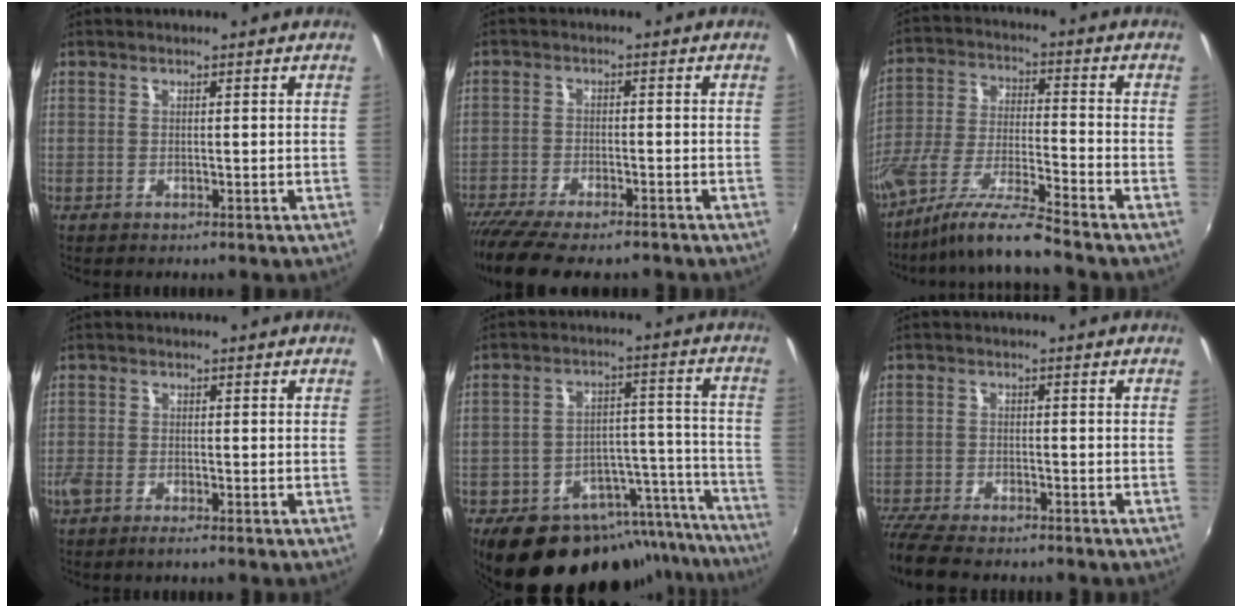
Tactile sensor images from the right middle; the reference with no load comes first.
{"total": 12.4, "force": [-10.2, 3.0, 6.4], "torque": [-0.145, -0.048, -0.170]}
{"total": 11.0, "force": [-9.4, -1.0, 5.8], "torque": [-0.116, -0.005, -0.180]}
{"total": 2.7, "force": [-2.1, 0.5, 1.7], "torque": [-0.044, -0.008, -0.044]}
{"total": 24.9, "force": [-20.6, 10.7, 8.9], "torque": [-0.143, 0.047, -0.267]}
{"total": 9.9, "force": [-8.7, 2.3, 4.2], "torque": [-0.116, -0.038, -0.157]}